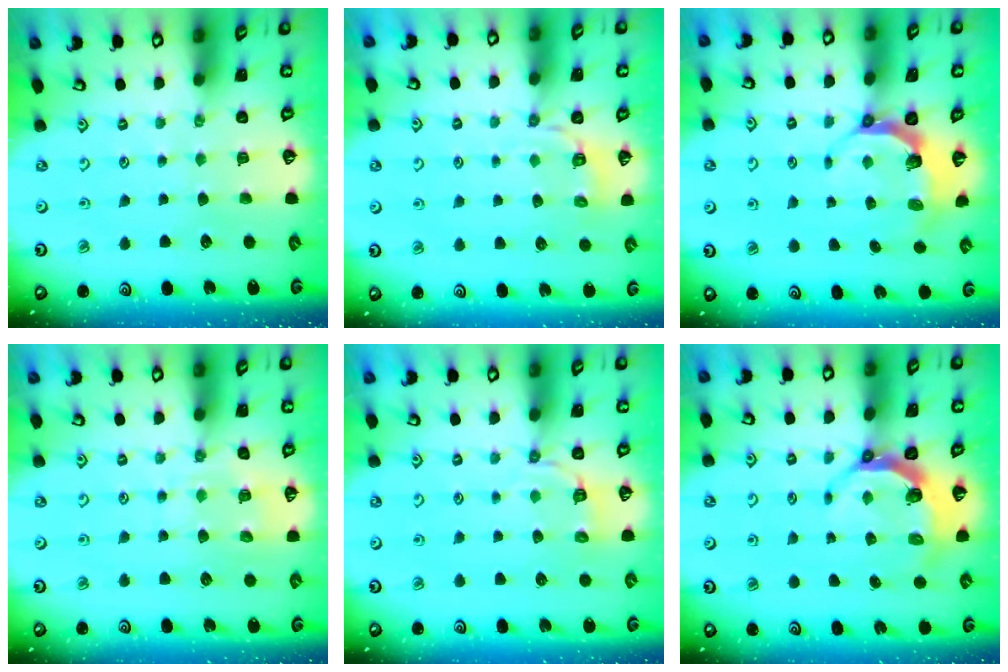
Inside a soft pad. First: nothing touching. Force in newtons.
{"total": 4.0, "press": 3.6, "slide": 1.7}
{"total": 5.8, "press": 4.6, "slide": 3.4}
{"total": 7.8, "press": 7.8, "slide": 0.7}
{"total": 3.7, "press": 3.1, "slide": 2.0}
{"total": 4.9, "press": 3.8, "slide": 3.1}